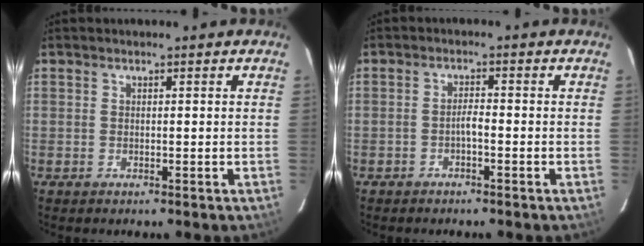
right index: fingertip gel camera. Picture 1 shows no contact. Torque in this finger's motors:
{"motor_torque": [0.39, -0.06, 0.29, 0.06]}